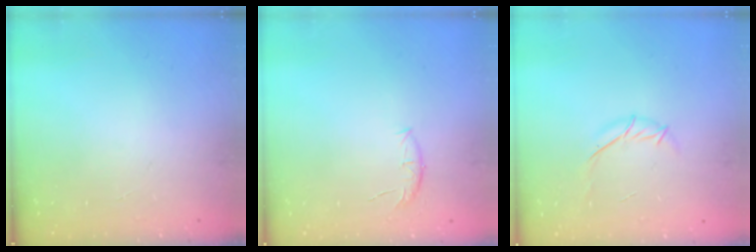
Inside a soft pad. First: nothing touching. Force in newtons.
{"total": 6.0, "press": 5.8, "slide": 1.5}
{"total": 5.6, "press": 5.4, "slide": 1.3}